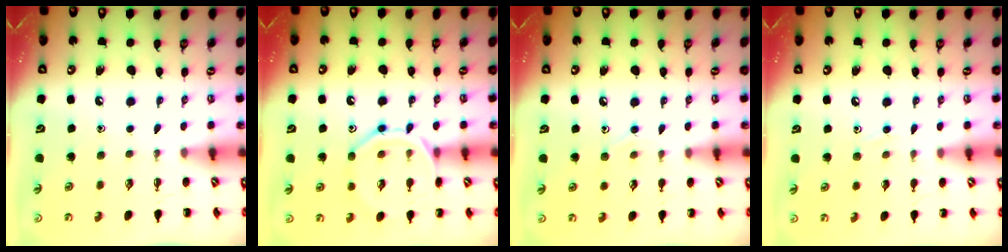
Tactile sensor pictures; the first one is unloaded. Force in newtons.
{"total": 11.9, "press": 11.9, "slide": 0.3}
{"total": 6.2, "press": 5.8, "slide": 2.0}
{"total": 5.0, "press": 4.7, "slide": 1.9}